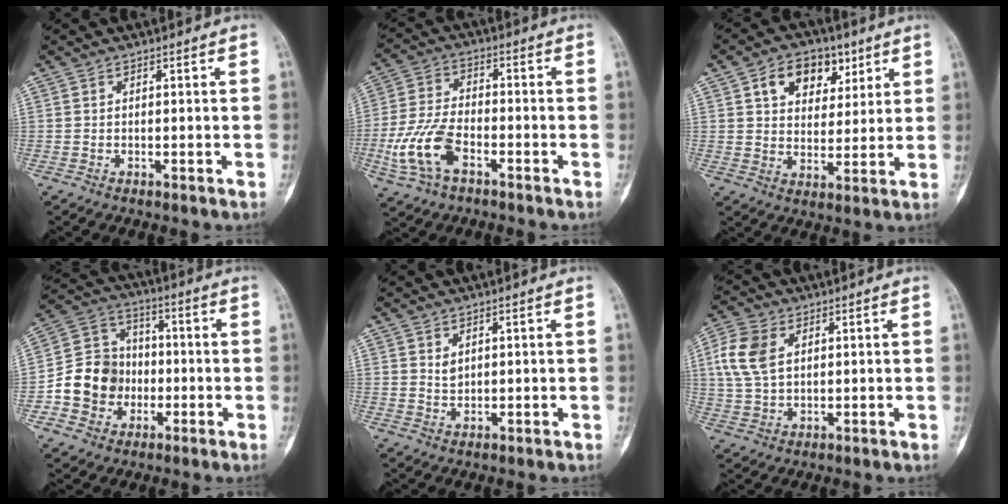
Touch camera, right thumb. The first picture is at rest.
{"total": 11.1, "force": [-4.4, 5.9, 8.3], "torque": [-0.183, 0.020, -0.084]}
{"total": 11.3, "force": [5.3, 7.8, 6.3], "torque": [-0.059, -0.014, 0.084]}
{"total": 12.7, "force": [-2.9, 11.3, 4.9], "torque": [-0.052, 0.037, -0.056]}
{"total": 1.8, "force": [0.8, 1.2, 1.1], "torque": [-0.014, -0.007, 0.020]}
{"total": 8.8, "force": [2.4, 5.7, 6.2], "torque": [-0.134, 0.005, 0.049]}